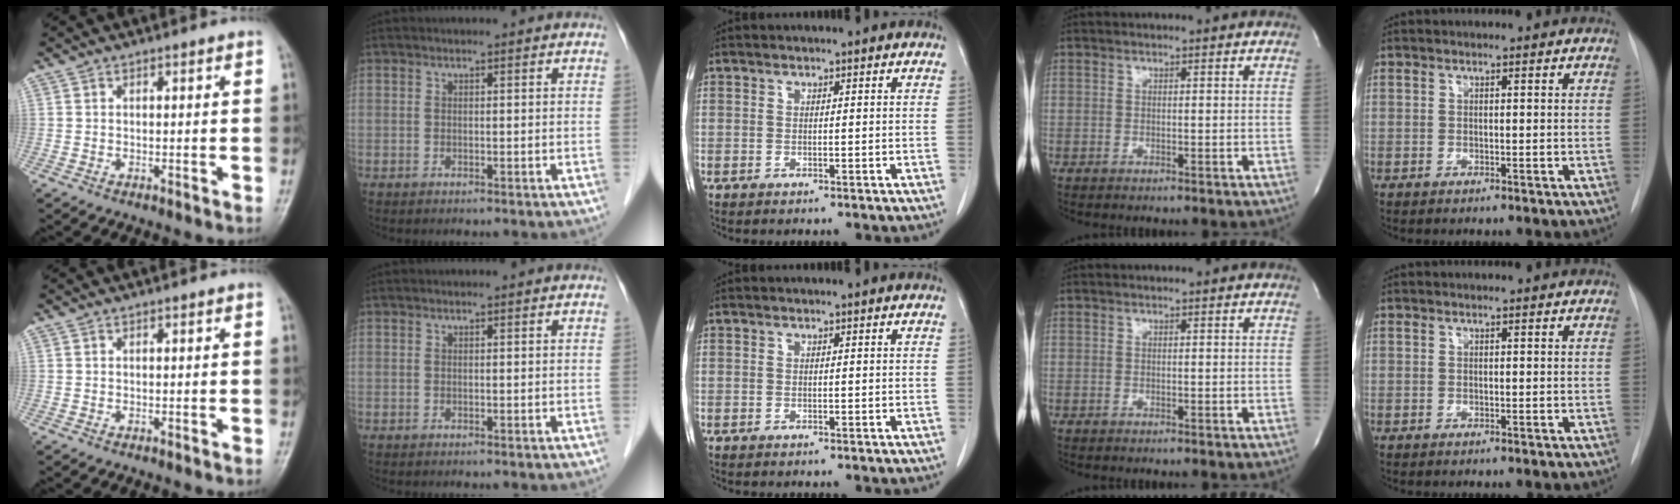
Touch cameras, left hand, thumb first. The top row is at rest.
{}